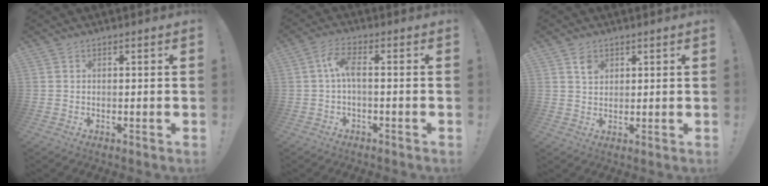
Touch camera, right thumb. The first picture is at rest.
{"total": 6.1, "force": [0.1, 1.9, 5.8], "torque": [-0.126, 0.001, -0.001]}
{"total": 4.1, "force": [2.3, 3.1, 1.6], "torque": [-0.012, -0.009, 0.038]}